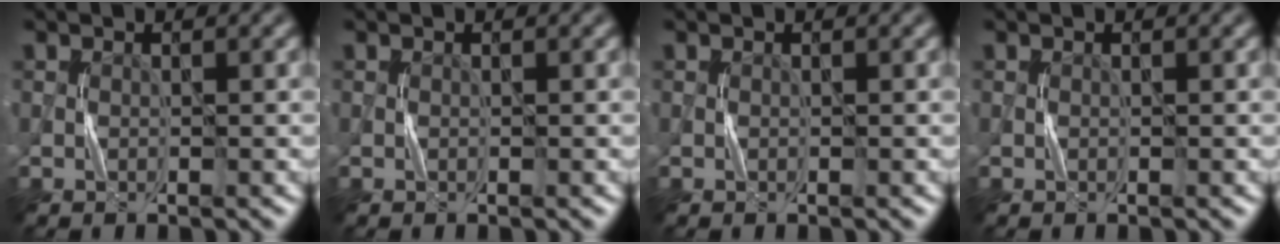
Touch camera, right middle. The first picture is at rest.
{"total": 0.0}
{"total": 0.0}
{"total": 0.0}